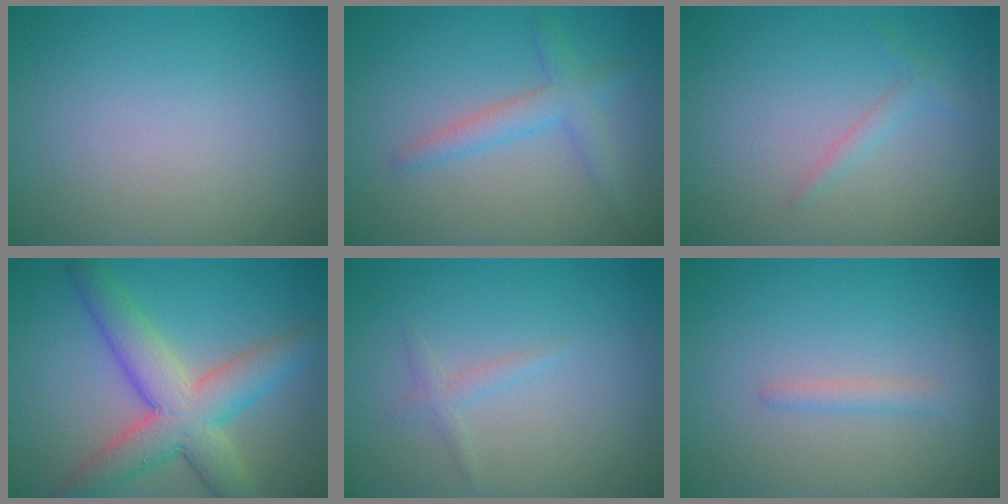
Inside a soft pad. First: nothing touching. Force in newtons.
{"total": 2.6, "press": 2.6, "slide": 0.2}
{"total": 1.1, "press": 1.1, "slide": 0.0}
{"total": 7.4, "press": 7.4, "slide": 0.2}
{"total": 1.1, "press": 1.1, "slide": 0.1}
{"total": 1.3, "press": 1.3, "slide": 0.1}